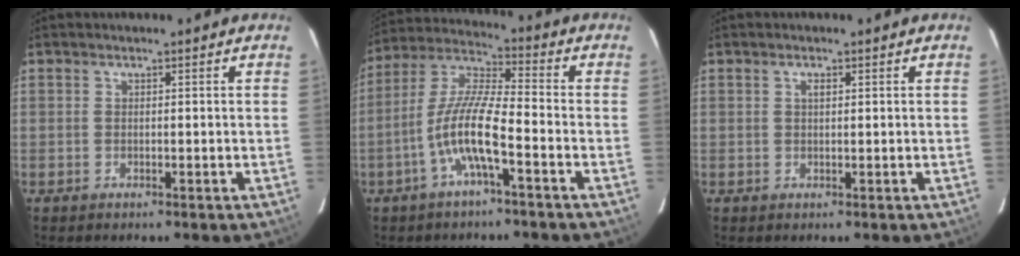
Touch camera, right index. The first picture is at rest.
{"total": 10.4, "force": [-4.3, 1.4, 9.3], "torque": [-0.201, 0.006, -0.085]}
{"total": 1.0, "force": [0.4, 0.4, 0.8], "torque": [-0.014, 0.004, 0.007]}